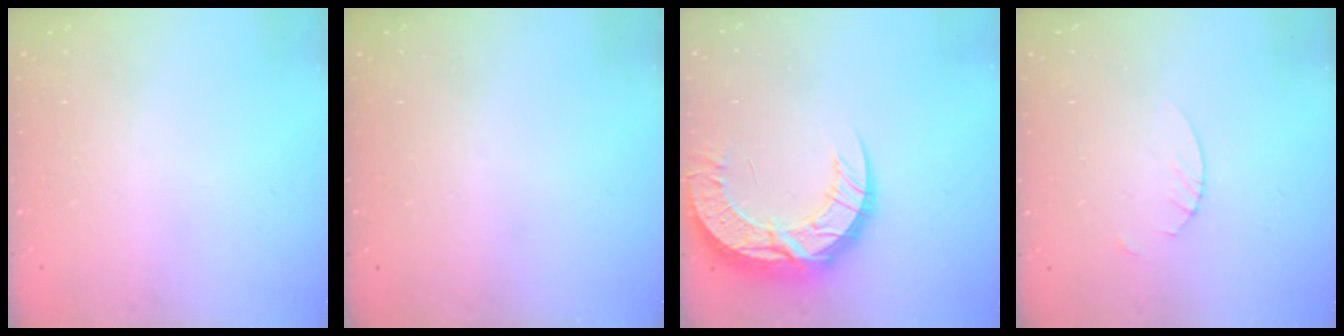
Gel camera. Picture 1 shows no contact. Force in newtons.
{"total": 0.0}
{"total": 16.1, "press": 16.1, "slide": 1.3}
{"total": 1.9, "press": 1.9, "slide": 0.2}